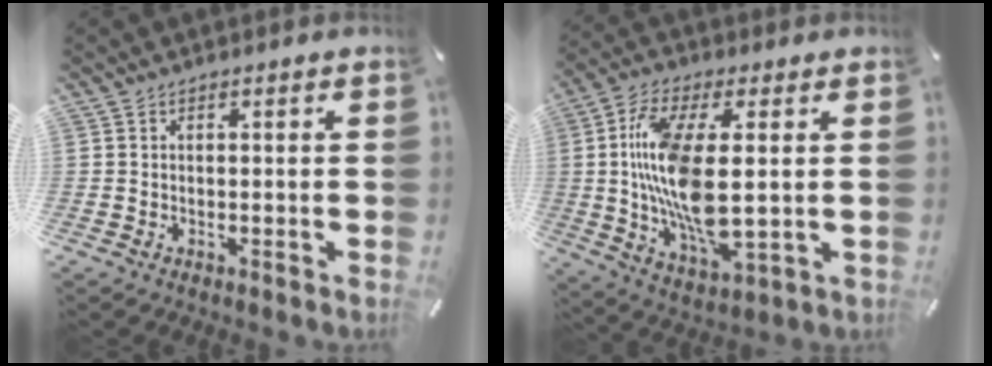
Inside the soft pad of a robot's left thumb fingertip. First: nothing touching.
{"total": 17.6, "force": [1.5, 7.2, 16.0], "torque": [-0.337, -0.019, 0.021]}